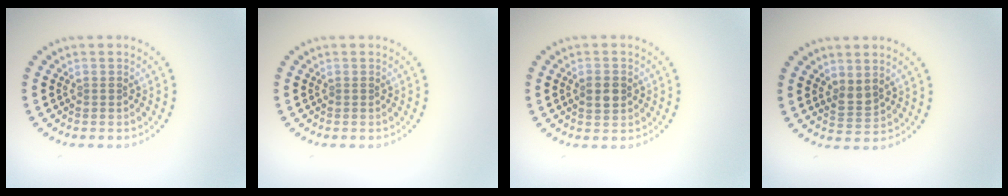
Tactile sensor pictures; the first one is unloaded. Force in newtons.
{"total": 0.0}
{"total": 1.8, "press": 1.8, "slide": 0.1}
{"total": 1.6, "press": 1.4, "slide": 0.8}